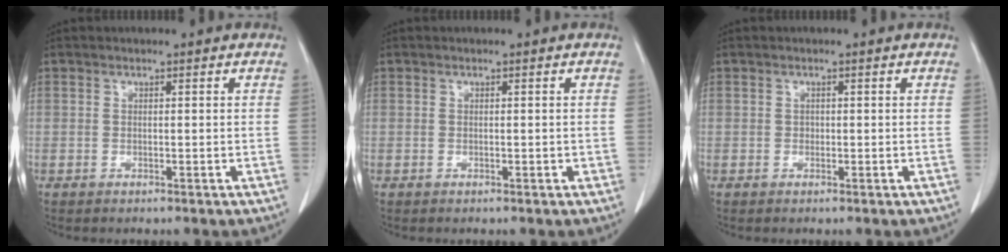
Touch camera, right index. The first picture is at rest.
{"total": 0.5, "force": [-0.1, 0.2, 0.4], "torque": [-0.006, 0.001, 0.000]}
{"total": 0.5, "force": [-0.1, 0.5, 0.2], "torque": [0.003, 0.003, -0.001]}